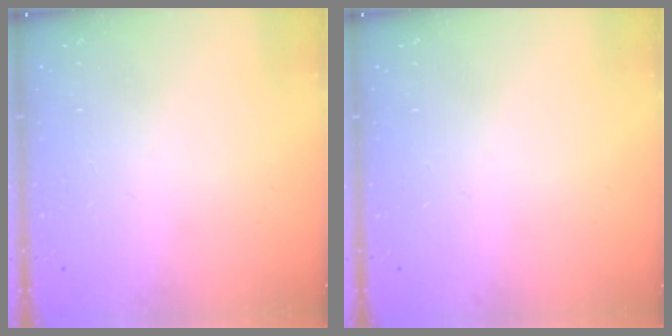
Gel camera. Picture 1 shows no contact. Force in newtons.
{"total": 0.0}